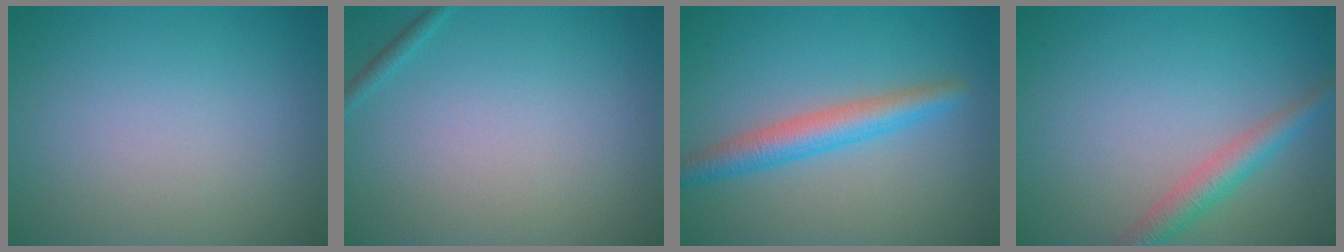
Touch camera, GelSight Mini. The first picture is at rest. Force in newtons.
{"total": 0.7, "press": 0.7, "slide": 0.0}
{"total": 3.7, "press": 3.7, "slide": 0.1}
{"total": 2.8, "press": 2.8, "slide": 0.2}